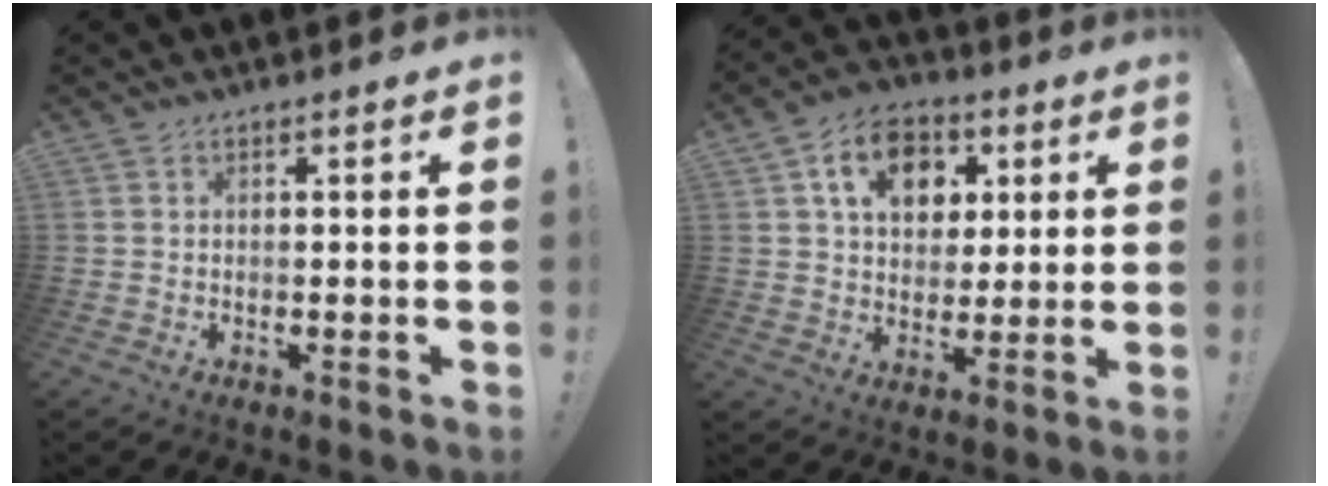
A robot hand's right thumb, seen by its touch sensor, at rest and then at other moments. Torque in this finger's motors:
{"motor_torque": [0.58, 2.74, 0.35, -0.01, 0.39]}